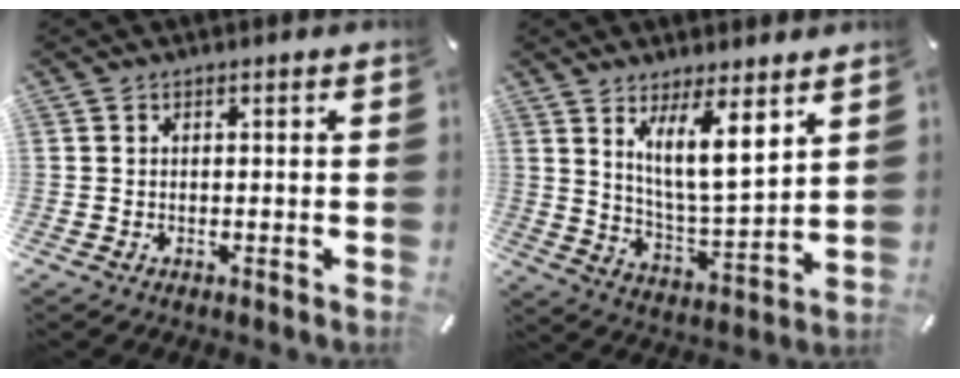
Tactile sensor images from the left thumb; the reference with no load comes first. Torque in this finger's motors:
{"motor_torque": [1.82, 1.74, 1.34, -1.29, 0.12]}